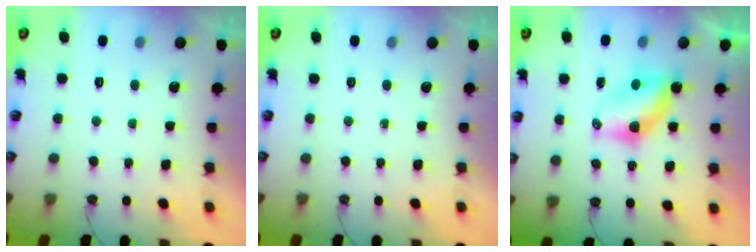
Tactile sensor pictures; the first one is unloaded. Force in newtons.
{"total": 0.0}
{"total": 6.8, "press": 6.8, "slide": 0.3}